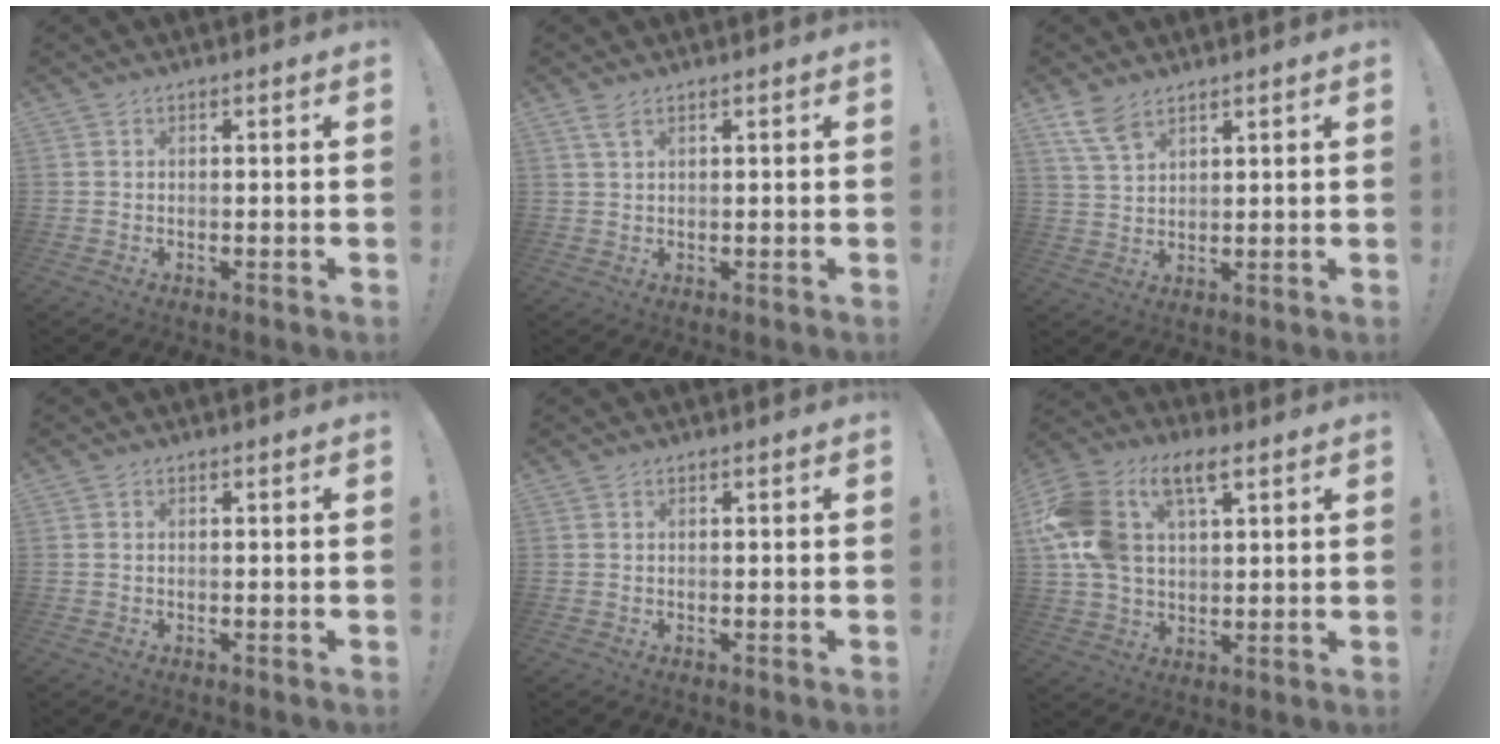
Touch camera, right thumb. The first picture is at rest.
{"total": 2.7, "force": [1.6, 0.9, 2.0], "torque": [-0.035, -0.004, 0.029]}
{"total": 7.0, "force": [5.0, 3.1, 3.8], "torque": [-0.070, -0.024, 0.096]}
{"total": 0.0}
{"total": 0.0}
{"total": 16.6, "force": [6.6, 10.9, 10.7], "torque": [-0.214, -0.016, 0.124]}